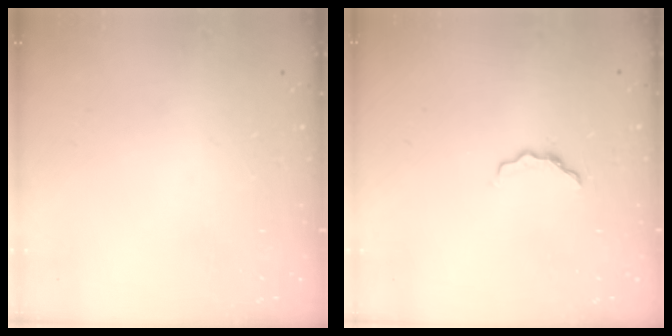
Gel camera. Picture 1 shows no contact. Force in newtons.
{"total": 3.8, "press": 3.7, "slide": 0.6}